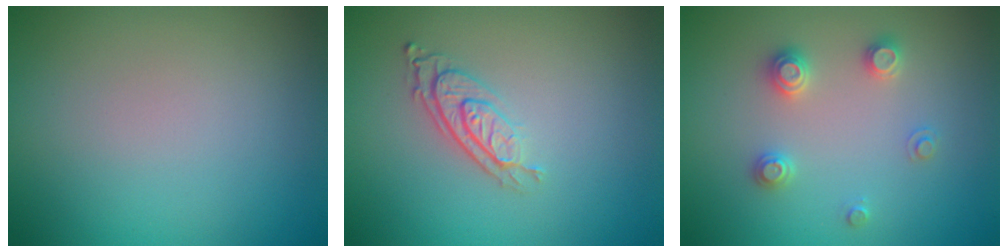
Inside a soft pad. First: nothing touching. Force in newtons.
{"total": 2.9, "press": 2.1, "slide": 2.1}
{"total": 2.3, "press": 2.3, "slide": 0.2}